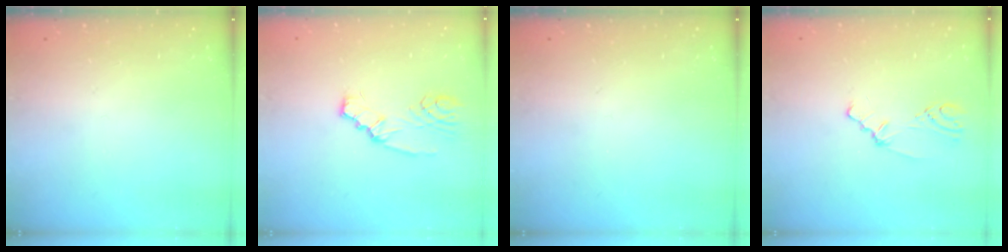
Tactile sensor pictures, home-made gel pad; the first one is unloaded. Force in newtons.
{"total": 3.4, "press": 3.4, "slide": 0.5}
{"total": 0.0}
{"total": 1.4, "press": 1.4, "slide": 0.4}